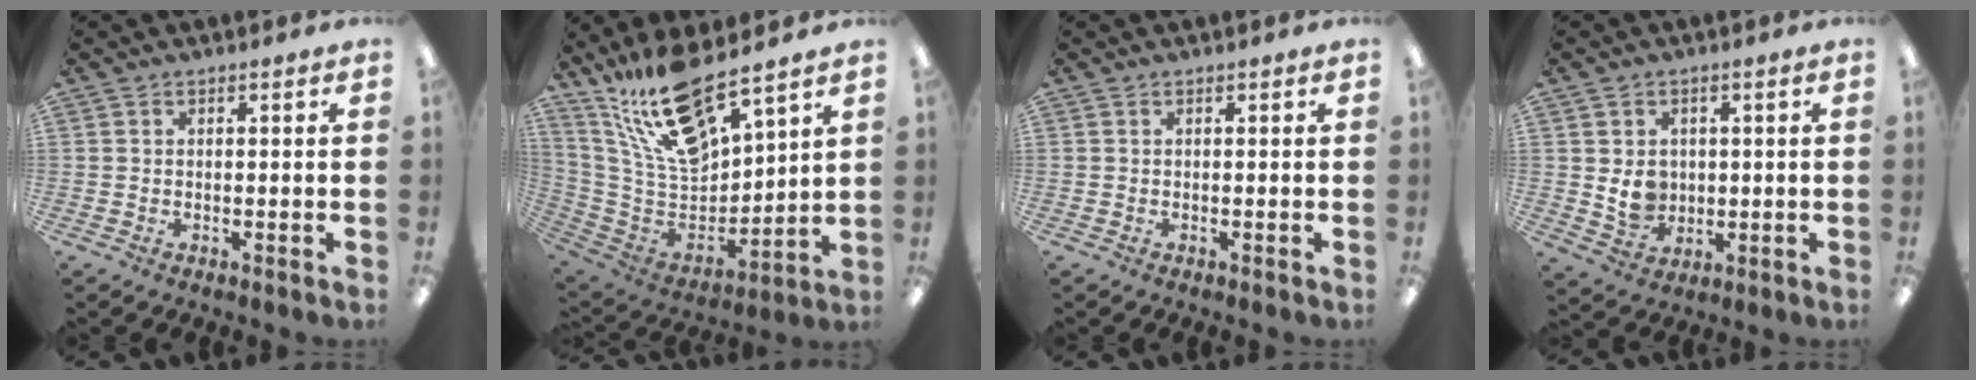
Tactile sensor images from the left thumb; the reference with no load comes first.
{"total": 19.2, "force": [14.9, 5.7, 10.8], "torque": [-0.217, -0.098, 0.261]}
{"total": 0.0}
{"total": 6.1, "force": [0.8, 5.3, 2.8], "torque": [-0.045, 0.001, 0.015]}